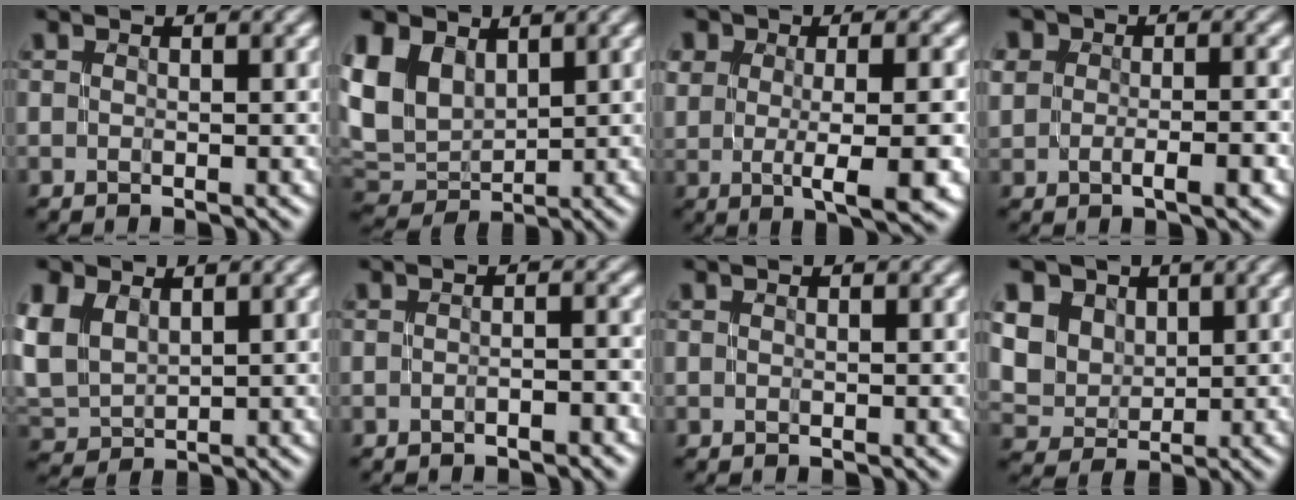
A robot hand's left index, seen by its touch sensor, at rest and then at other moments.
{"total": 7.2, "force": [2.2, 5.2, 4.4], "torque": [-0.122, 0.006, 0.042]}
{"total": 6.9, "force": [-0.3, 2.9, 6.3], "torque": [-0.093, -0.004, -0.001]}
{"total": 5.0, "force": [-0.6, 3.3, 3.7], "torque": [-0.037, 0.010, -0.013]}
{"total": 5.2, "force": [1.9, 3.5, 3.2], "torque": [-0.096, 0.010, 0.040]}
{"total": 1.6, "force": [-0.9, 0.1, 1.2], "torque": [-0.019, 0.006, -0.016]}
{"total": 0.0}
{"total": 9.8, "force": [4.1, 7.6, 4.5], "torque": [-0.109, 0.027, 0.064]}